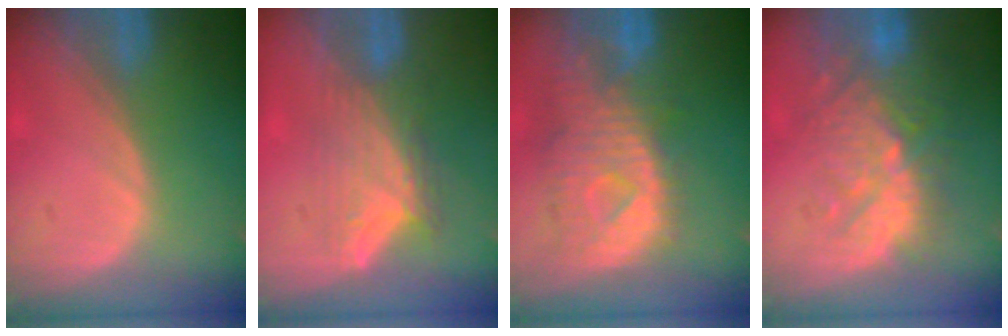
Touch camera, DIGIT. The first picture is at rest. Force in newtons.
{"total": 7.9, "press": 6.8, "slide": 4.1}
{"total": 11.2, "press": 9.7, "slide": 5.6}
{"total": 10.8, "press": 10.0, "slide": 4.2}